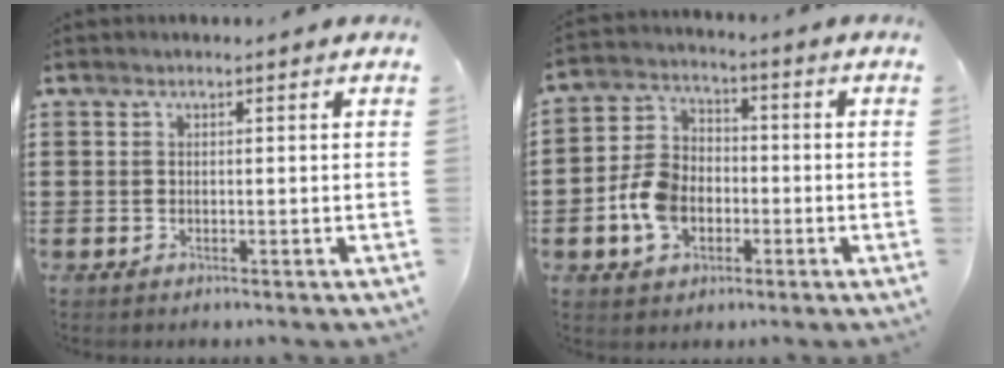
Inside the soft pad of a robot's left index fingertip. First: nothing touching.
{"total": 7.8, "force": [-2.4, 5.9, 4.5], "torque": [-0.116, 0.013, -0.050]}